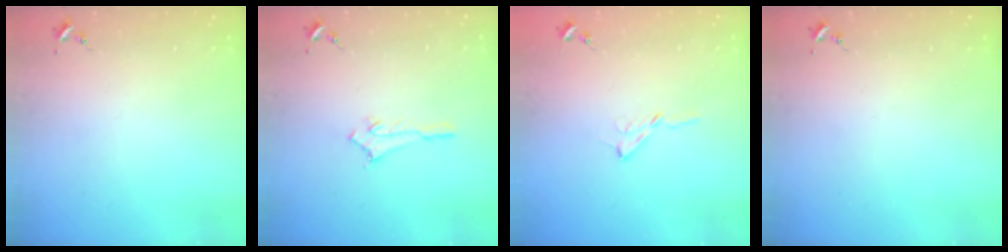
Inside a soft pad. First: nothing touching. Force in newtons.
{"total": 2.5, "press": 2.5, "slide": 0.2}
{"total": 4.7, "press": 4.7, "slide": 0.6}
{"total": 0.0}